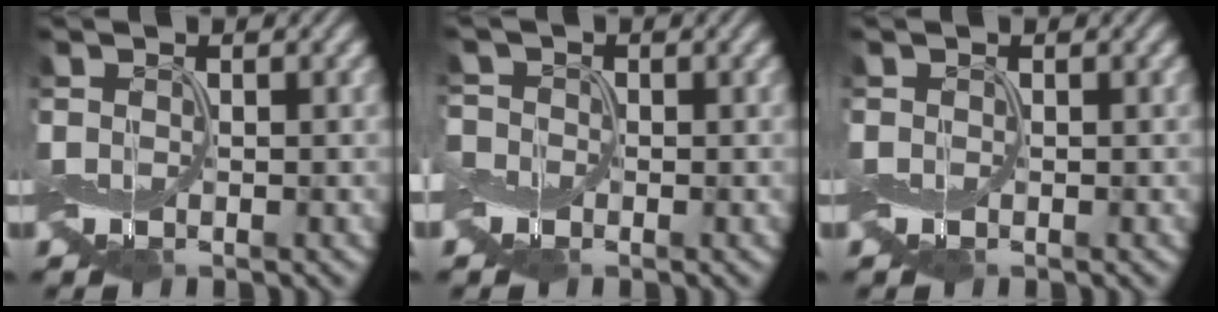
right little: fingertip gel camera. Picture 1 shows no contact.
{"total": 1.4, "force": [-0.8, 1.1, 0.0], "torque": [-0.006, 0.007, -0.020]}
{"total": 0.0}